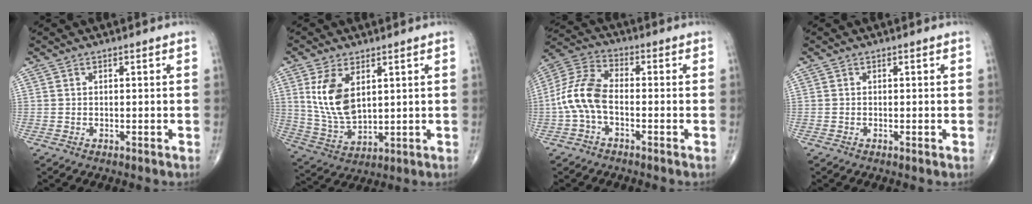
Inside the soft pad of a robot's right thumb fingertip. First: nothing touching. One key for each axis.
{"total": 10.9, "fx": 3.5, "fy": 5.9, "fz": 8.4, "tx": -0.162, "ty": -0.016, "tz": 0.082}
{"total": 9.5, "fx": -2.0, "fy": 5.1, "fz": 7.8, "tx": -0.168, "ty": 0.031, "tz": -0.052}
{"total": 0.0}